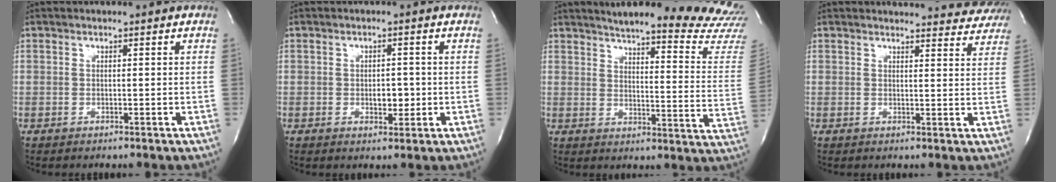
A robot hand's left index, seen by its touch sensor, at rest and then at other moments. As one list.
[{"total": 2.7, "force": [-1.2, 1.5, 2.0], "torque": [-0.027, -0.008, -0.014]}, {"total": 25.1, "force": [23.5, 0.4, 8.7], "torque": [-0.121, -0.134, 0.262]}, {"total": 10.4, "force": [10.3, 1.8, 0.8], "torque": [0.016, -0.043, 0.085]}]